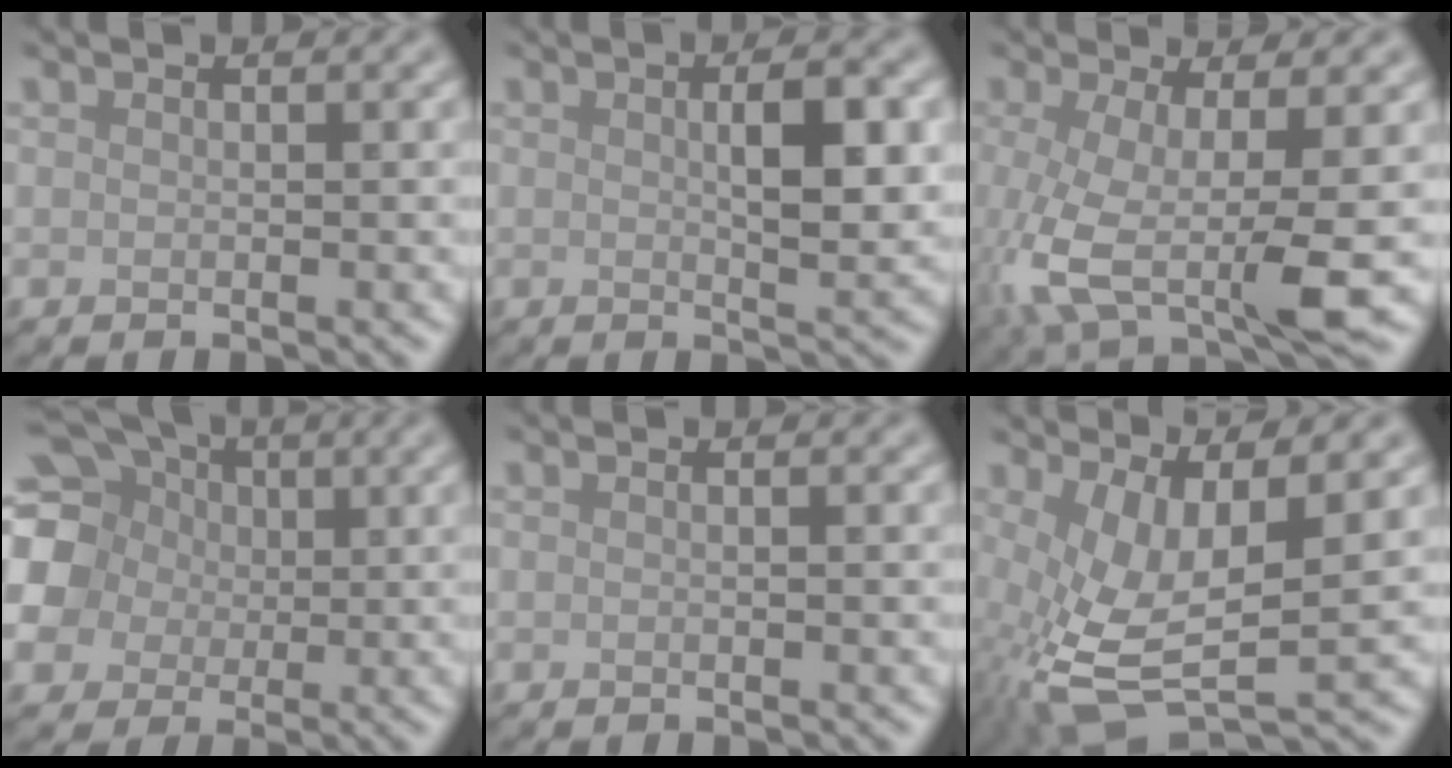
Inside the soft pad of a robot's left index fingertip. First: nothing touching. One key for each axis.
{"total": 4.5, "fx": 0.7, "fy": 1.0, "fz": 4.3, "tx": -0.068, "ty": 0.002, "tz": 0.011}
{"total": 8.0, "fx": -1.6, "fy": 2.4, "fz": 7.4, "tx": -0.151, "ty": -0.017, "tz": -0.026}
{"total": 15.1, "fx": 2.8, "fy": 13.2, "fz": 6.8, "tx": -0.172, "ty": 0.017, "tz": 0.017}
{"total": 0.0}
{"total": 8.4, "fx": -0.1, "fy": 3.5, "fz": 7.7, "tx": -0.176, "ty": -0.021, "tz": 0.008}